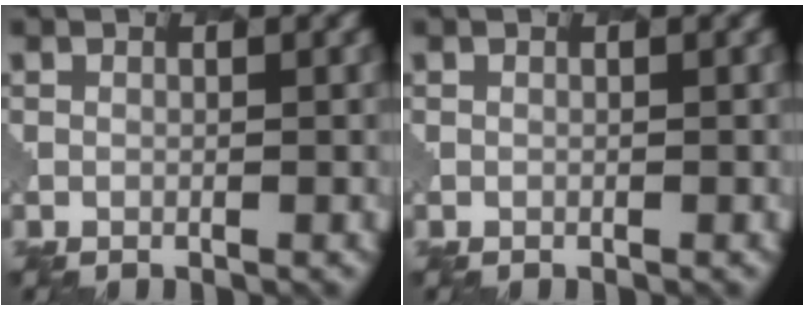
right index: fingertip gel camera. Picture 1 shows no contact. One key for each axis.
{"total": 0.0}